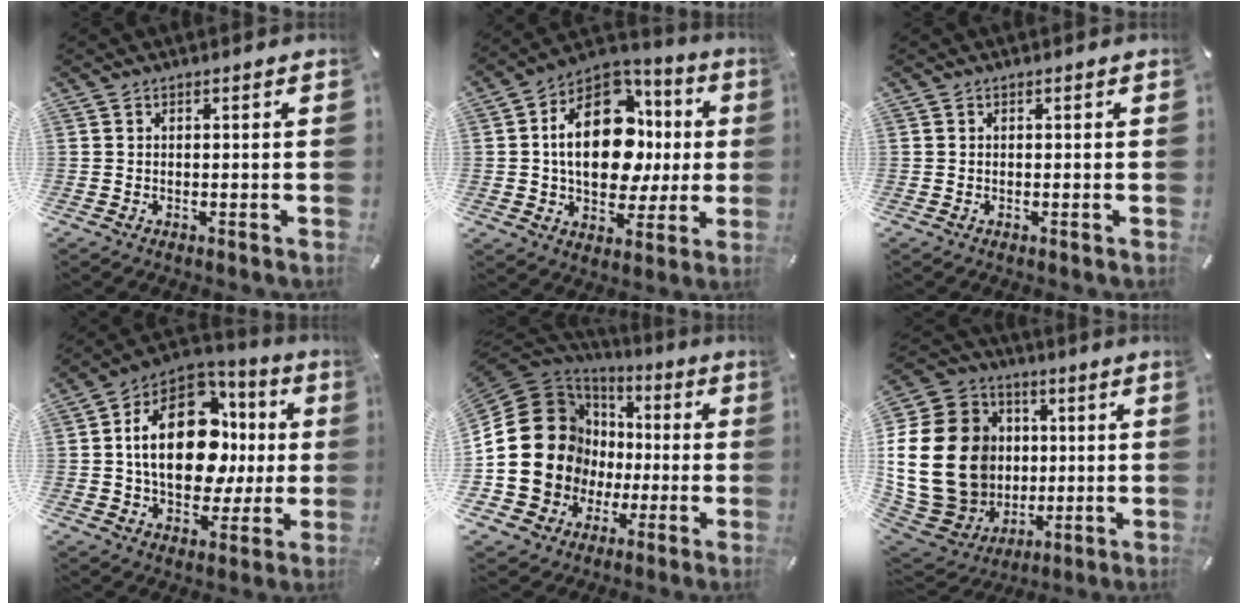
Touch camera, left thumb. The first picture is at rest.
{"total": 22.2, "force": [2.0, 14.6, 16.6], "torque": [-0.282, -0.001, 0.035]}
{"total": 0.0}
{"total": 23.4, "force": [2.4, 15.0, 17.8], "torque": [-0.312, -0.006, 0.042]}
{"total": 23.2, "force": [0.1, 20.0, 11.7], "torque": [-0.250, -0.020, 0.035]}
{"total": 26.5, "force": [1.6, 21.8, 15.0], "torque": [-0.306, -0.004, 0.068]}